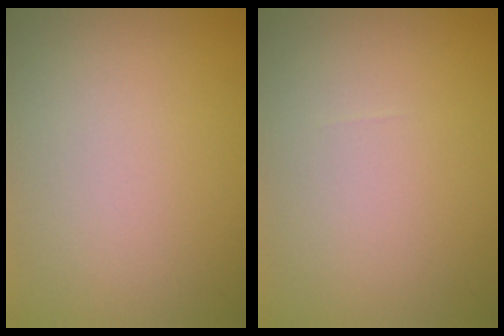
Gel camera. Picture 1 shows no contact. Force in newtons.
{"total": 0.0}